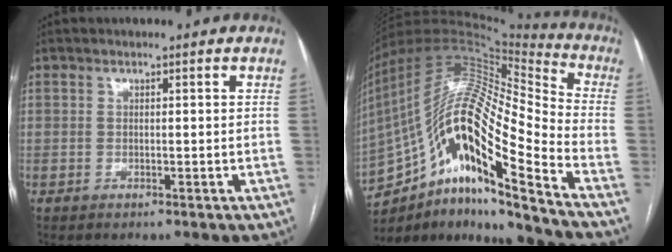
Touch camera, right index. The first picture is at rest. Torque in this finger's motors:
{"motor_torque": [1.18, -0.96, 0.88, 0.21]}